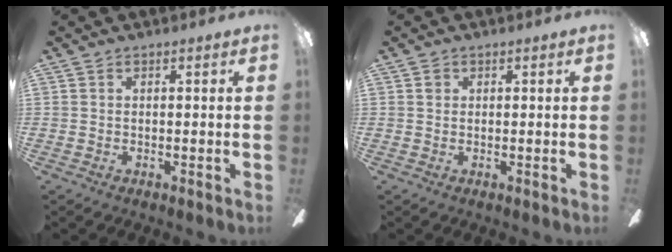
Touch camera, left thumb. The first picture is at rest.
{"total": 0.9, "force": [0.2, 0.8, 0.3], "torque": [0.003, 0.001, 0.002]}